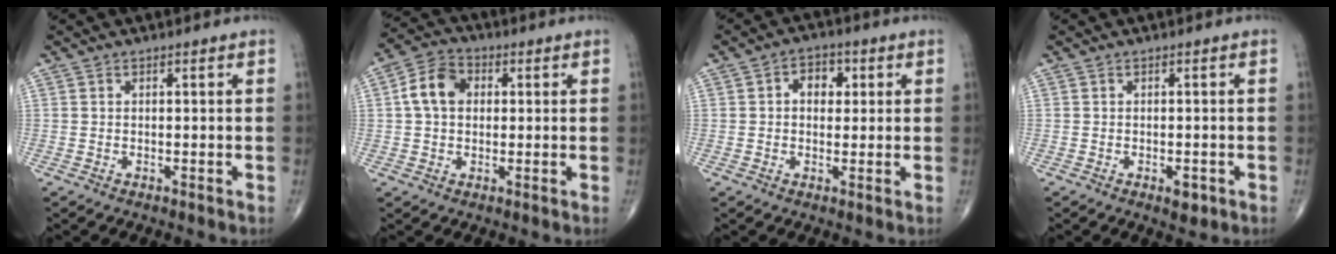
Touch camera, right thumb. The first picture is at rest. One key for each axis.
{"total": 7.7, "fx": 1.1, "fy": 5.7, "fz": 5.1, "tx": -0.086, "ty": 0.019, "tz": 0.011}
{"total": 5.1, "fx": 1.1, "fy": 3.7, "fz": 3.3, "tx": -0.022, "ty": 0.004, "tz": 0.011}
{"total": 2.2, "fx": -0.9, "fy": 1.0, "fz": 1.7, "tx": -0.014, "ty": 0.000, "tz": -0.010}